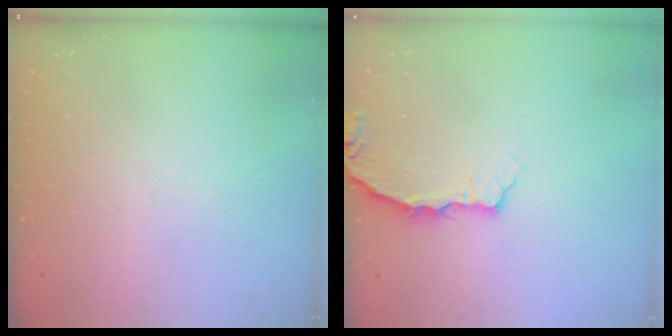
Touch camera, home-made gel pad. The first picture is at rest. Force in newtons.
{"total": 3.2, "press": 3.2, "slide": 0.4}